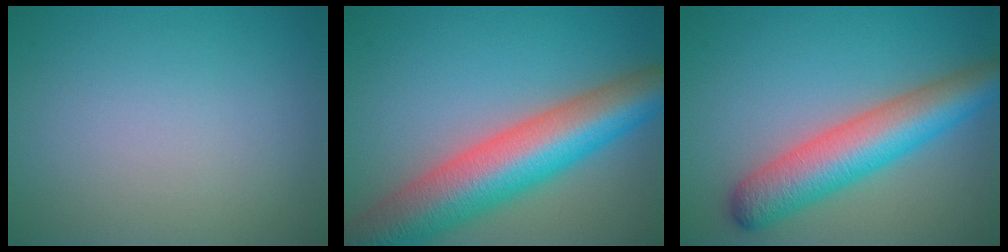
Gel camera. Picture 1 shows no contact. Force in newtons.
{"total": 11.4, "press": 11.4, "slide": 0.5}
{"total": 7.8, "press": 7.8, "slide": 0.3}